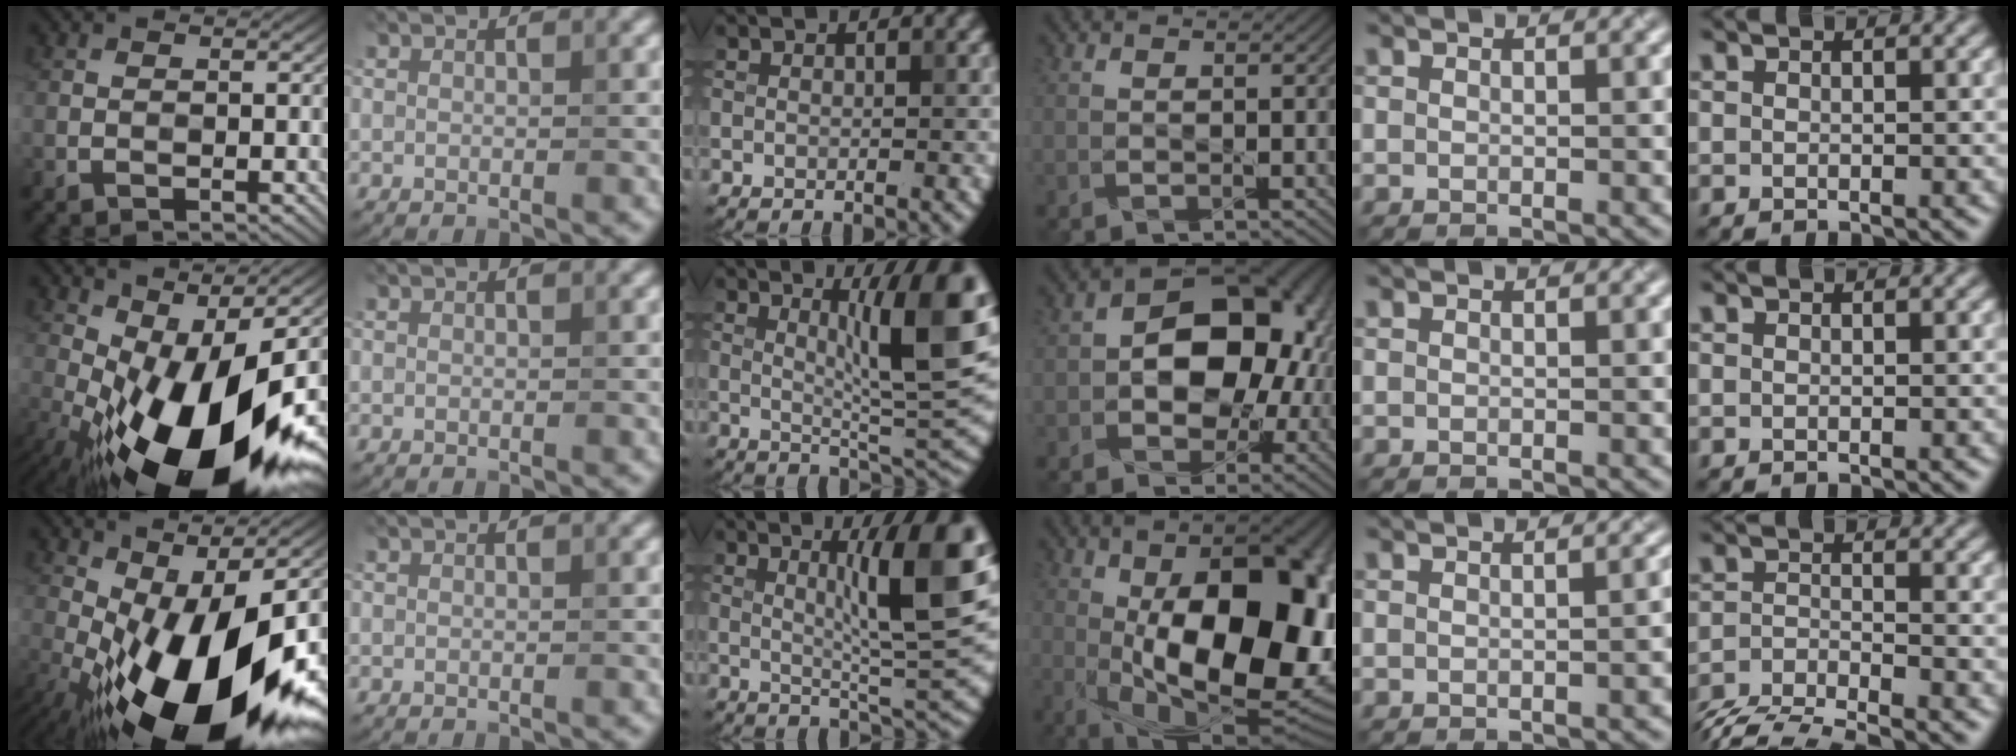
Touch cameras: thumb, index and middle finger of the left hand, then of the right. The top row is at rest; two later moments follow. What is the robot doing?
{"motion": "assemble", "object": "connector and pipe"}